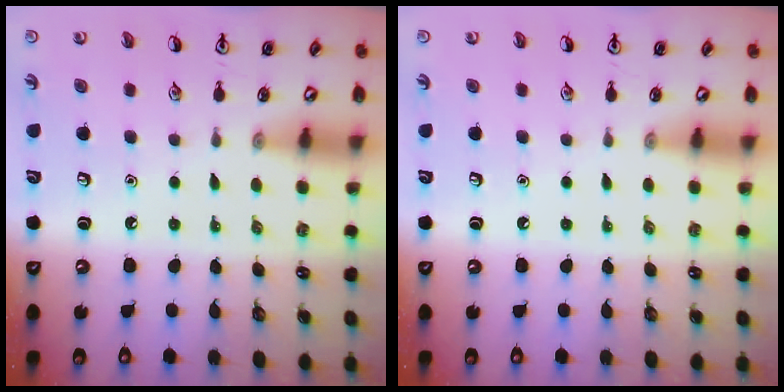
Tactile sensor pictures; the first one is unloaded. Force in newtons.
{"total": 0.0}